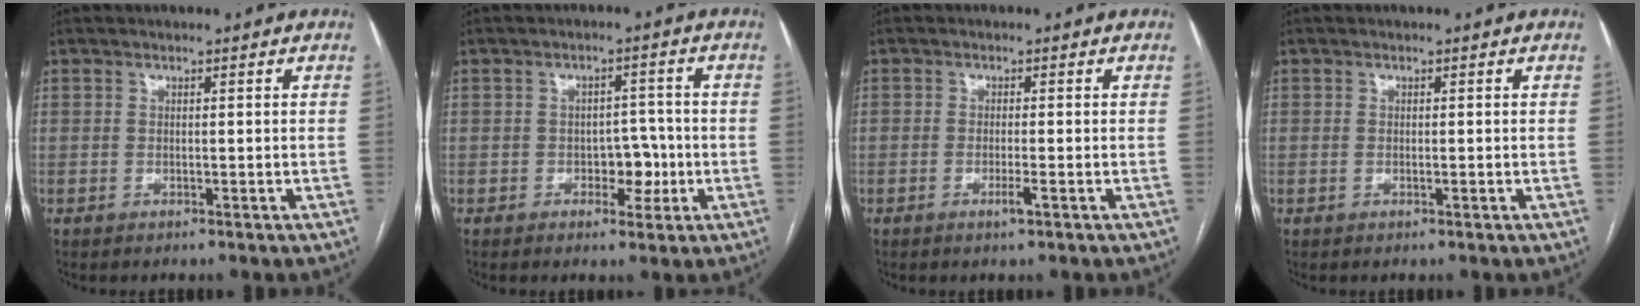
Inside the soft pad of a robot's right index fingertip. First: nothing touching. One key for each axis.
{"total": 4.5, "fx": -1.3, "fy": 2.9, "fz": 3.3, "tx": -0.039, "ty": 0.012, "tz": -0.014}
{"total": 1.9, "fx": -0.9, "fy": 0.1, "fz": 1.7, "tx": -0.029, "ty": -0.002, "tz": -0.016}
{"total": 0.9, "fx": -0.2, "fy": 0.3, "fz": 0.8, "tx": -0.018, "ty": 0.000, "tz": -0.001}